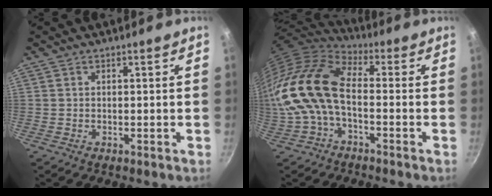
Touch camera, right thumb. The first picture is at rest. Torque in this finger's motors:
{"motor_torque": [2.06, 2.95, 2.06, -0.71, 0.54]}